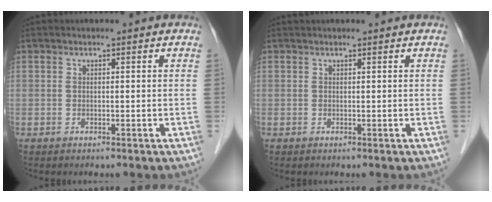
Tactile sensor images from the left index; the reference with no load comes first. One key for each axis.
{"total": 0.9, "fx": 0.9, "fy": 0.0, "fz": 0.2, "tx": -0.005, "ty": 0.012, "tz": 0.017}